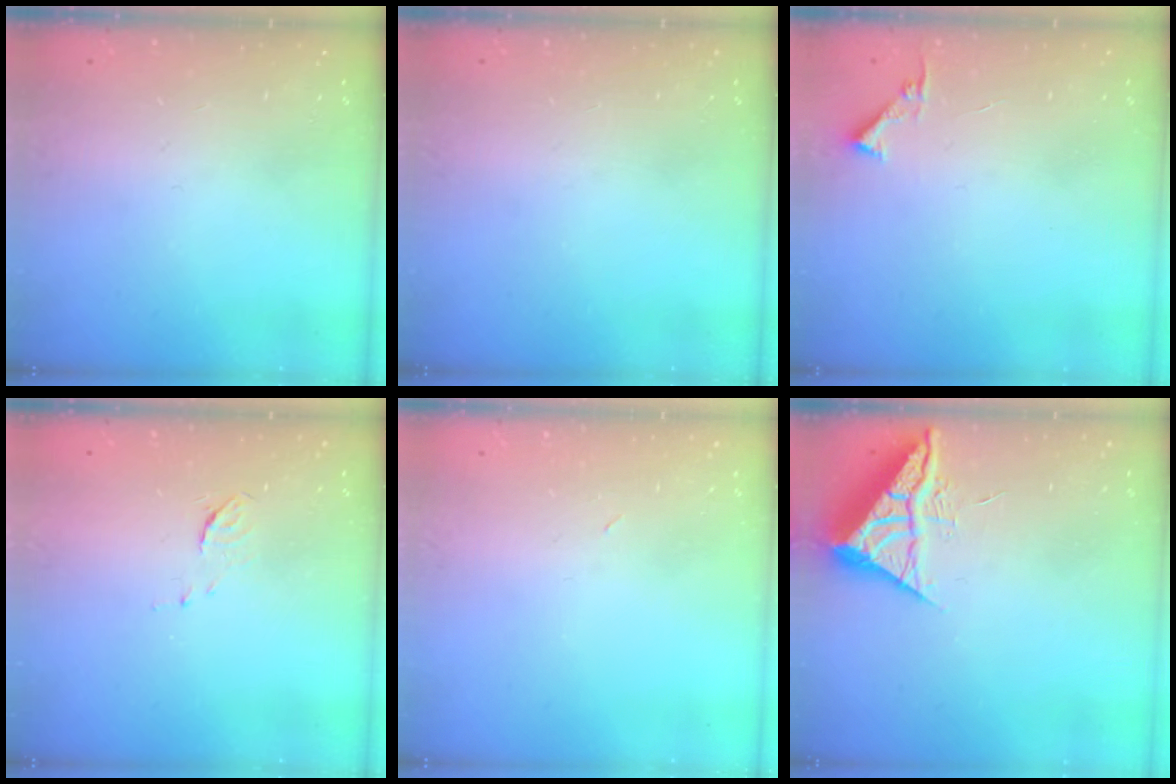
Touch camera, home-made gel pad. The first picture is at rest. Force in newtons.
{"total": 0.0}
{"total": 3.4, "press": 3.4, "slide": 0.4}
{"total": 4.1, "press": 4.1, "slide": 0.2}
{"total": 2.9, "press": 2.9, "slide": 0.7}
{"total": 6.4, "press": 6.4, "slide": 0.2}